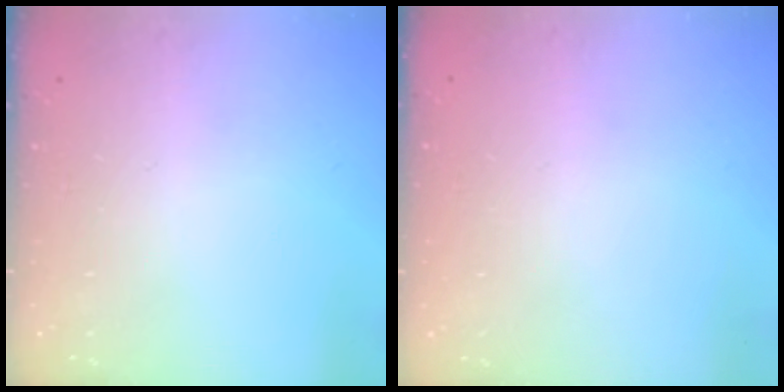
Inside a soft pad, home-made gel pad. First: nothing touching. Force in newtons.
{"total": 0.0}